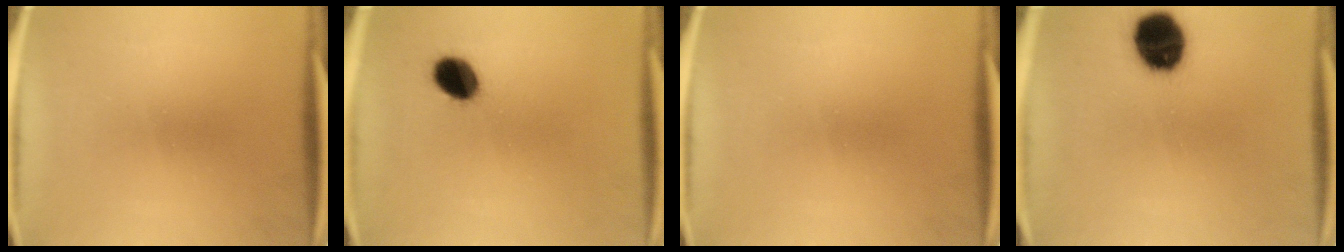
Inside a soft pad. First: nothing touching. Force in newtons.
{"total": 6.9}
{"total": 0.0}
{"total": 13.3}